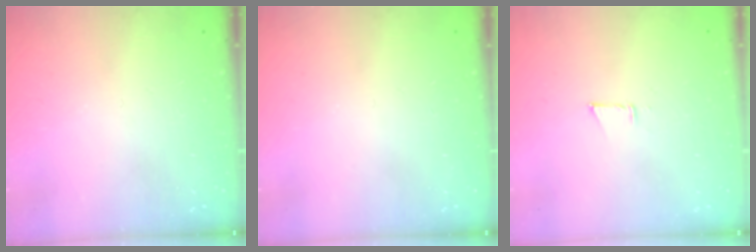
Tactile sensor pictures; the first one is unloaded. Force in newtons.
{"total": 0.0}
{"total": 3.4, "press": 3.4, "slide": 0.6}